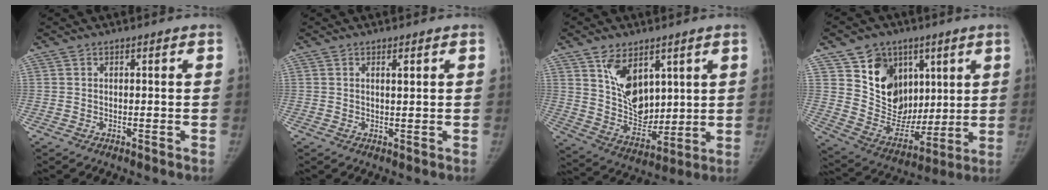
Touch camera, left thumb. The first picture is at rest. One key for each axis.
{"total": 1.3, "fx": 0.7, "fy": 0.2, "fz": 1.1, "tx": -0.015, "ty": -0.003, "tz": 0.011}
{"total": 12.9, "fx": 5.8, "fy": 8.2, "fz": 8.1, "tx": -0.101, "ty": -0.043, "tz": 0.123}
{"total": 17.0, "fx": 7.8, "fy": 13.6, "fz": 6.6, "tx": -0.064, "ty": -0.029, "tz": 0.152}